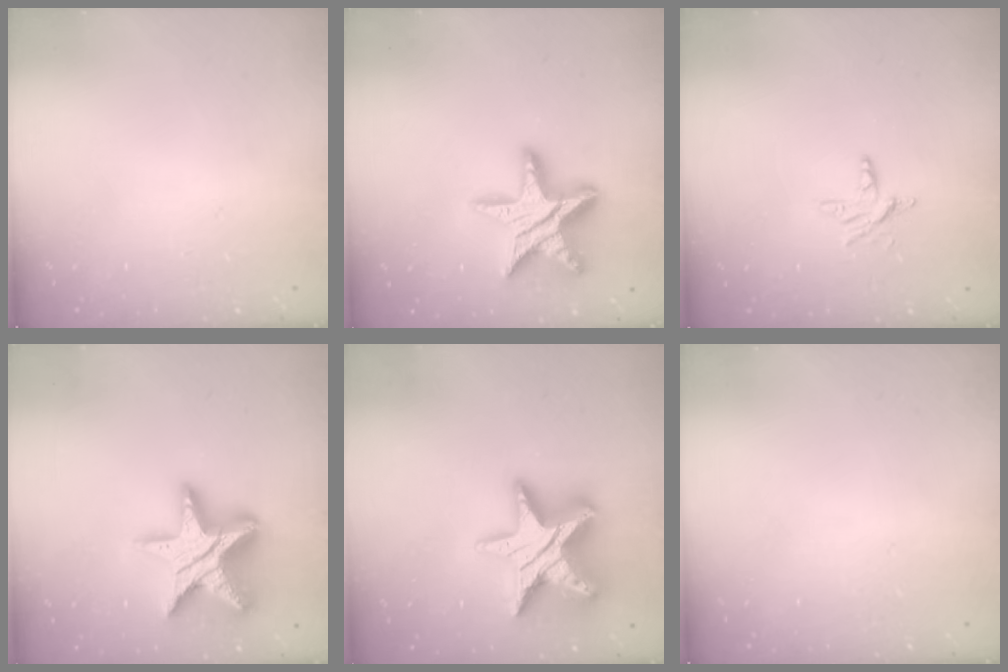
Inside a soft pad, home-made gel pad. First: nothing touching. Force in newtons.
{"total": 18.6, "press": 18.5, "slide": 1.5}
{"total": 6.1, "press": 6.0, "slide": 0.6}
{"total": 20.1, "press": 20.0, "slide": 1.4}
{"total": 20.9, "press": 20.9, "slide": 1.3}
{"total": 0.0}